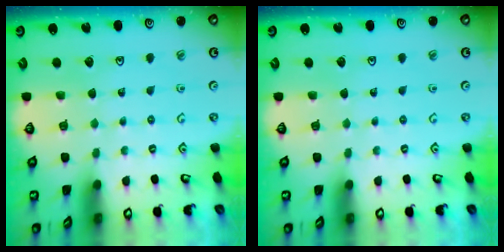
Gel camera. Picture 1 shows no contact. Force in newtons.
{"total": 0.0}